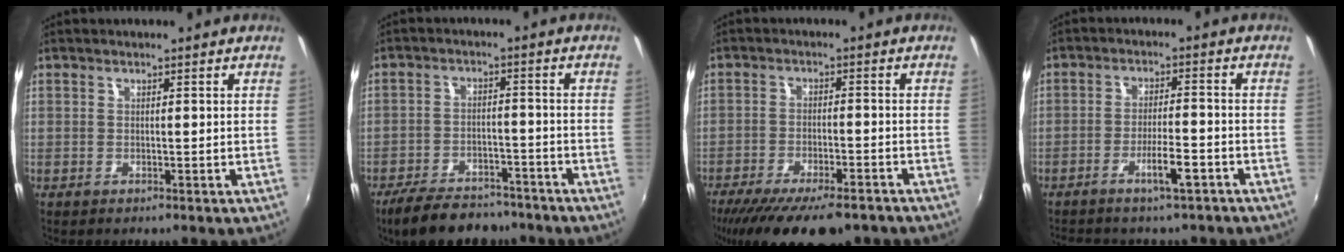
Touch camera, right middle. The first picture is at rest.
{"total": 12.3, "force": [-9.9, 4.9, 5.3], "torque": [-0.120, -0.001, -0.146]}
{"total": 15.8, "force": [-12.0, 4.6, 9.1], "torque": [-0.179, -0.045, -0.180]}
{"total": 4.5, "force": [-3.2, 0.6, 3.1], "torque": [-0.057, 0.003, -0.046]}